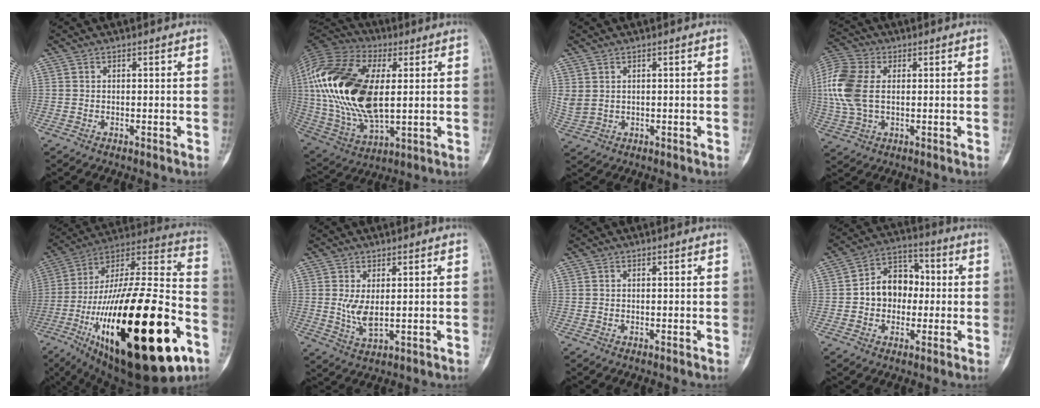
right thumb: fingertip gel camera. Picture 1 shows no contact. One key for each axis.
{"total": 28.1, "fx": 3.5, "fy": 14.9, "fz": 23.6, "tx": -0.497, "ty": -0.011, "tz": 0.061}
{"total": 3.2, "fx": 1.1, "fy": 2.3, "fz": 1.8, "tx": -0.045, "ty": -0.002, "tz": 0.033}
{"total": 13.6, "fx": 1.5, "fy": 8.7, "fz": 10.3, "tx": -0.245, "ty": 0.013, "tz": 0.030}
{"total": 44.6, "fx": -16.0, "fy": 15.6, "fz": 38.7, "tx": -0.617, "ty": 0.050, "tz": -0.249}
{"total": 4.6, "fx": 0.5, "fy": 1.9, "fz": 4.1, "tx": -0.082, "ty": -0.014, "tz": 0.018}
{"total": 0.0}
{"total": 10.7, "fx": -0.1, "fy": 8.2, "fz": 6.8, "tx": -0.071, "ty": 0.032, "tz": -0.011}